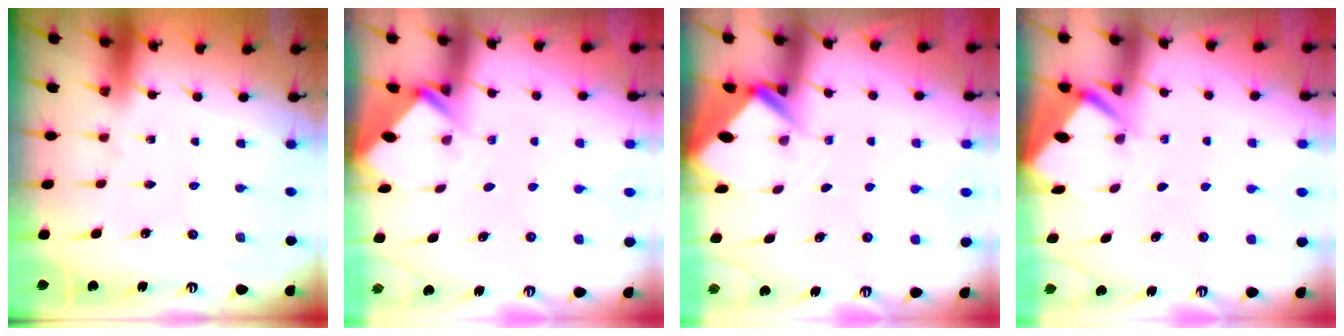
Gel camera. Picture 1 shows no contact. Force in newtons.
{"total": 2.8, "press": 2.8, "slide": 0.2}
{"total": 2.7, "press": 2.7, "slide": 0.1}
{"total": 2.6, "press": 2.5, "slide": 0.3}